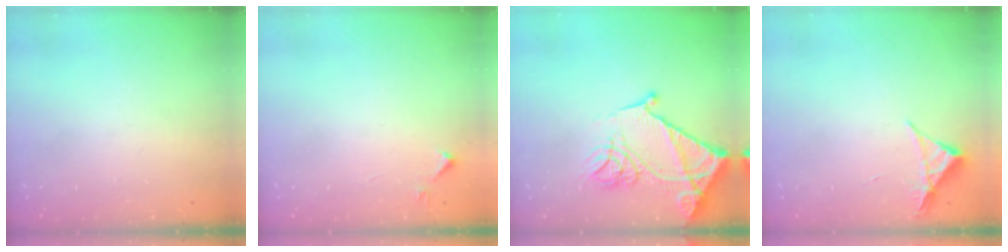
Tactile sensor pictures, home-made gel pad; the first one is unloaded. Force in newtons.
{"total": 3.8, "press": 3.7, "slide": 0.6}
{"total": 19.3, "press": 19.2, "slide": 2.1}
{"total": 3.4, "press": 3.4, "slide": 0.6}